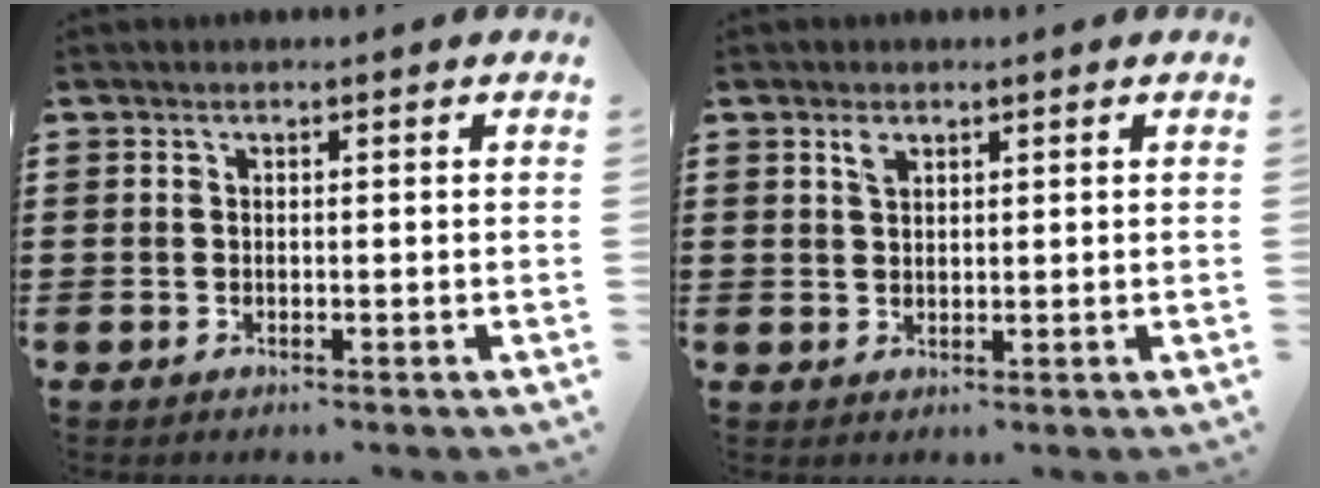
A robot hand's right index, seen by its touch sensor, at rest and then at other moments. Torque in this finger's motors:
{"motor_torque": [0.02, -0.02, 0.00, 0.05]}